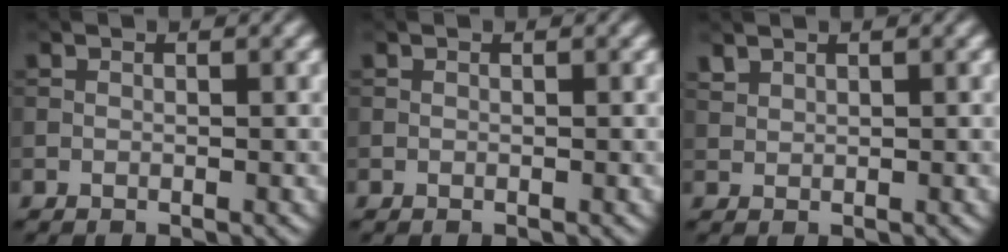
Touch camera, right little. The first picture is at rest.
{"total": 0.0}
{"total": 1.0, "force": [0.9, 0.4, 0.2], "torque": [-0.008, 0.001, 0.024]}